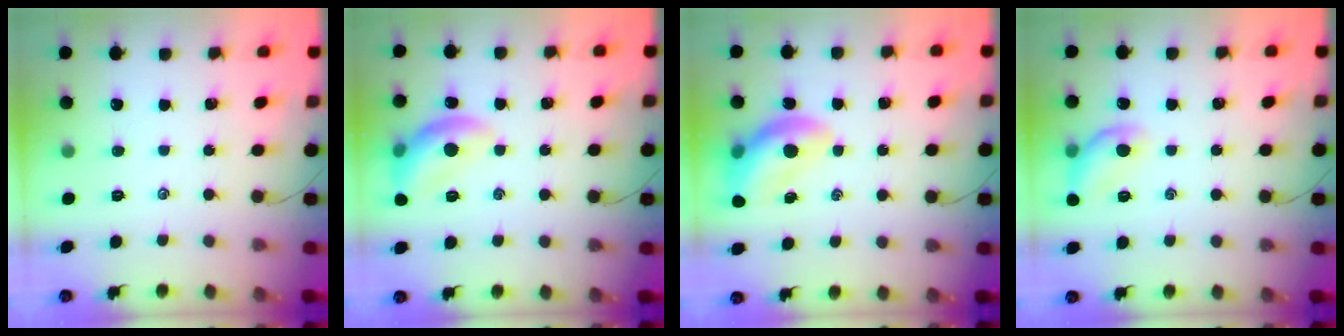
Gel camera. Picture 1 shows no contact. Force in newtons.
{"total": 12.5, "press": 12.4, "slide": 1.1}
{"total": 12.2, "press": 11.8, "slide": 3.3}
{"total": 10.1, "press": 10.1, "slide": 0.4}